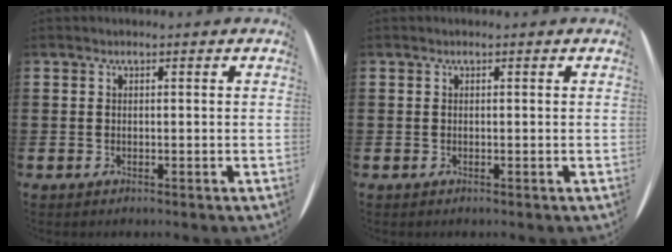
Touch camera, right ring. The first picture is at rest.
{"total": 0.0}